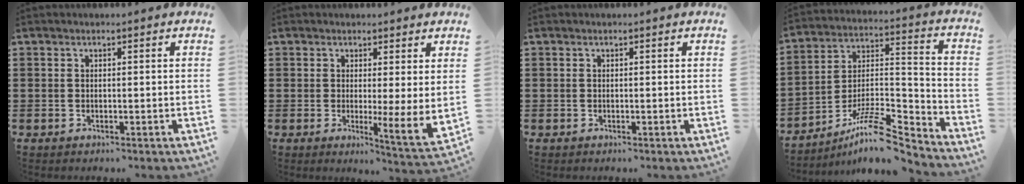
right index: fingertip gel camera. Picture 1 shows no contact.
{"total": 4.5, "force": [1.6, 0.6, 4.1], "torque": [-0.062, -0.032, 0.029]}
{"total": 0.0}
{"total": 11.3, "force": [-8.9, 2.6, 6.5], "torque": [-0.109, 0.022, -0.168]}